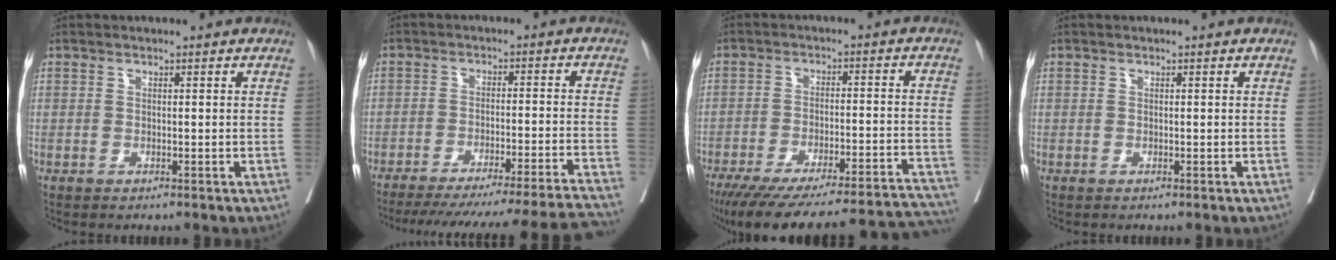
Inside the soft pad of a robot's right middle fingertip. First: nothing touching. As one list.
[{"total": 25.5, "force": [-23.6, -1.9, 9.6], "torque": [-0.091, -0.041, -0.312]}, {"total": 29.7, "force": [-26.6, 3.6, 12.7], "torque": [-0.147, -0.028, -0.351]}, {"total": 0.0}]